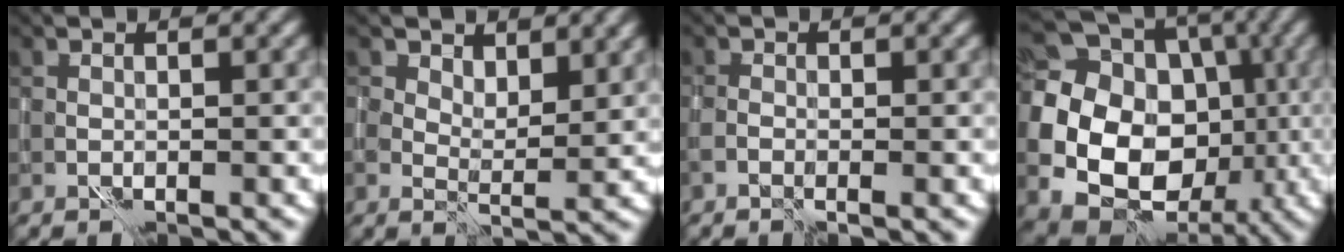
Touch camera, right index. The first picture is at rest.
{"total": 3.5, "force": [2.3, 1.8, 1.9], "torque": [-0.038, -0.003, 0.036]}
{"total": 1.0, "force": [-0.6, 0.3, 0.7], "torque": [-0.016, 0.001, -0.016]}
{"total": 18.9, "force": [-1.3, 16.6, 8.9], "torque": [-0.180, 0.009, -0.049]}